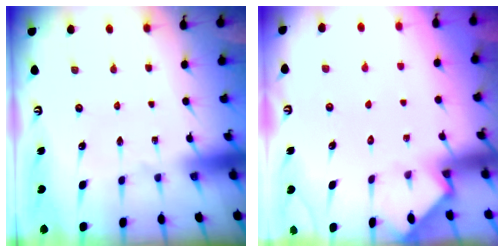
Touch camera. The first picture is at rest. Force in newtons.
{"total": 2.6, "press": 2.6, "slide": 0.4}